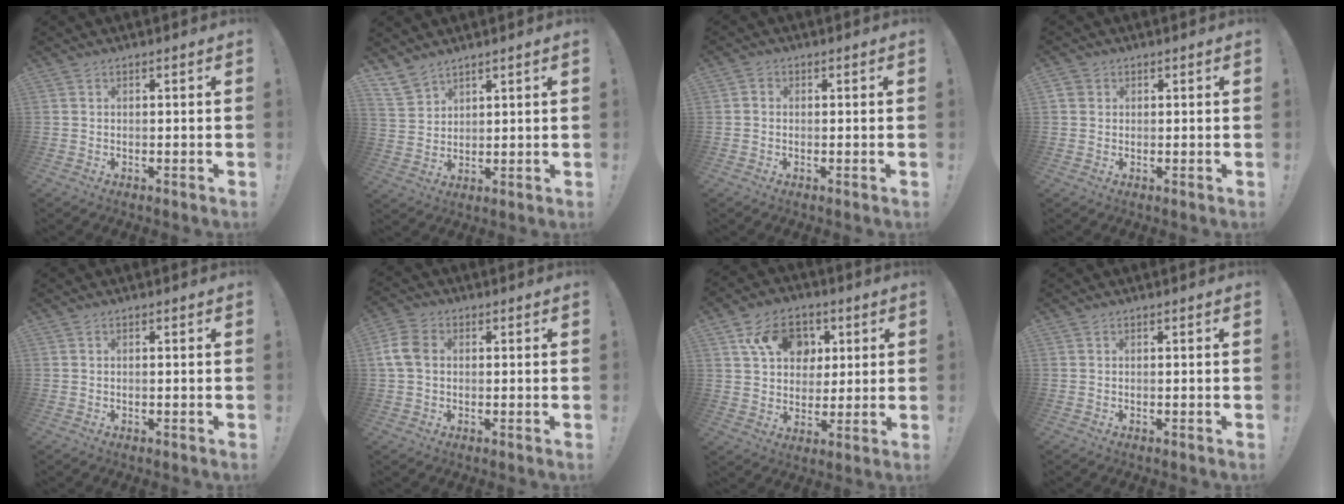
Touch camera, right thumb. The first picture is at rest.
{"total": 6.5, "force": [5.5, 3.1, 1.6], "torque": [-0.041, -0.031, 0.110]}
{"total": 1.3, "force": [-0.5, 1.1, 0.6], "torque": [-0.016, 0.007, -0.007]}
{"total": 1.8, "force": [0.7, 1.6, 0.4], "torque": [-0.009, 0.002, 0.013]}
{"total": 0.0}
{"total": 7.8, "force": [0.9, 5.6, 5.3], "torque": [-0.129, 0.012, 0.022]}
{"total": 15.2, "force": [6.1, 11.6, 7.8], "torque": [-0.121, -0.009, 0.118]}
{"total": 0.0}